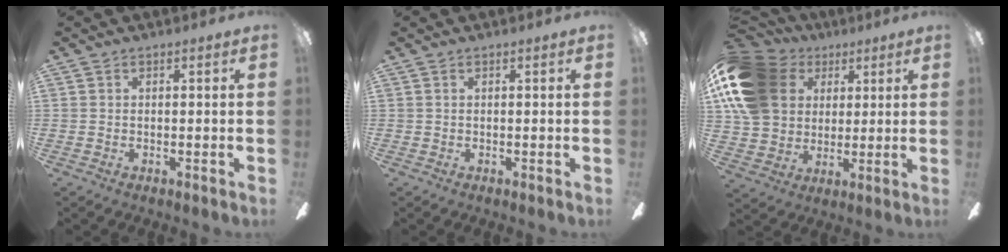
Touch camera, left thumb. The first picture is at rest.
{"total": 0.0}
{"total": 21.2, "force": [6.2, 16.4, 12.0], "torque": [-0.256, -0.001, 0.115]}